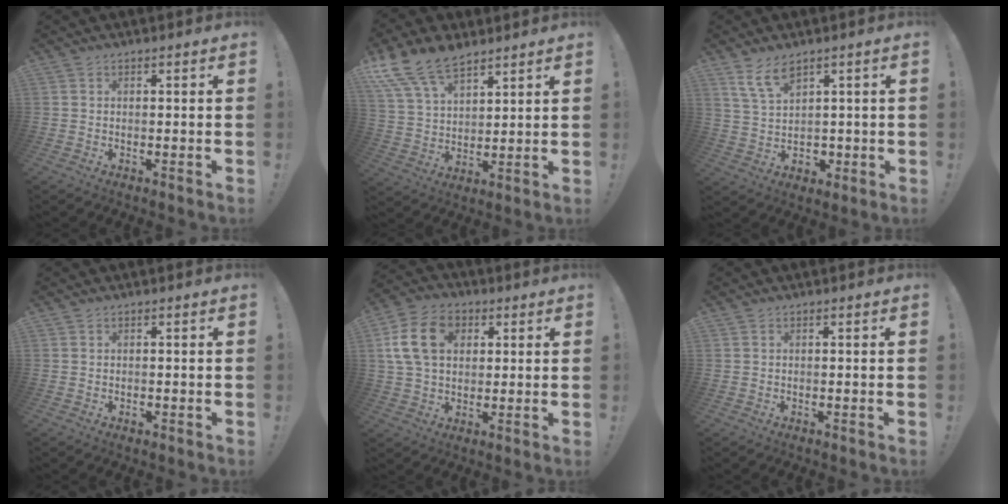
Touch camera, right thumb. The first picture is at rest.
{"total": 14.3, "force": [10.6, 7.2, 6.6], "torque": [-0.126, -0.061, 0.200]}
{"total": 9.9, "force": [6.0, 6.1, 5.0], "torque": [-0.091, -0.026, 0.120]}
{"total": 0.6, "force": [-0.6, 0.2, 0.1], "torque": [-0.005, 0.002, -0.009]}
{"total": 15.4, "force": [3.9, 11.3, 9.6], "torque": [-0.175, -0.002, 0.077]}
{"total": 0.0}